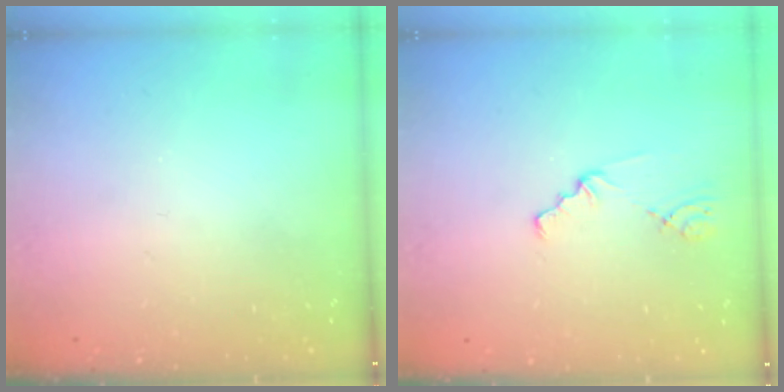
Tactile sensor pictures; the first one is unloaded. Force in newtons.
{"total": 1.4, "press": 1.3, "slide": 0.3}